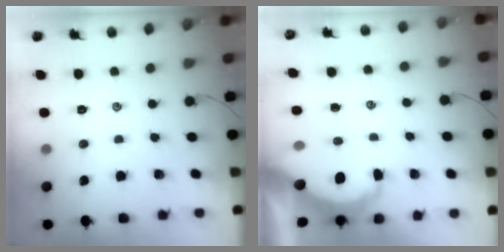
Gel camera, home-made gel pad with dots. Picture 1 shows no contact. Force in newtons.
{"total": 6.1, "press": 6.1, "slide": 0.4}